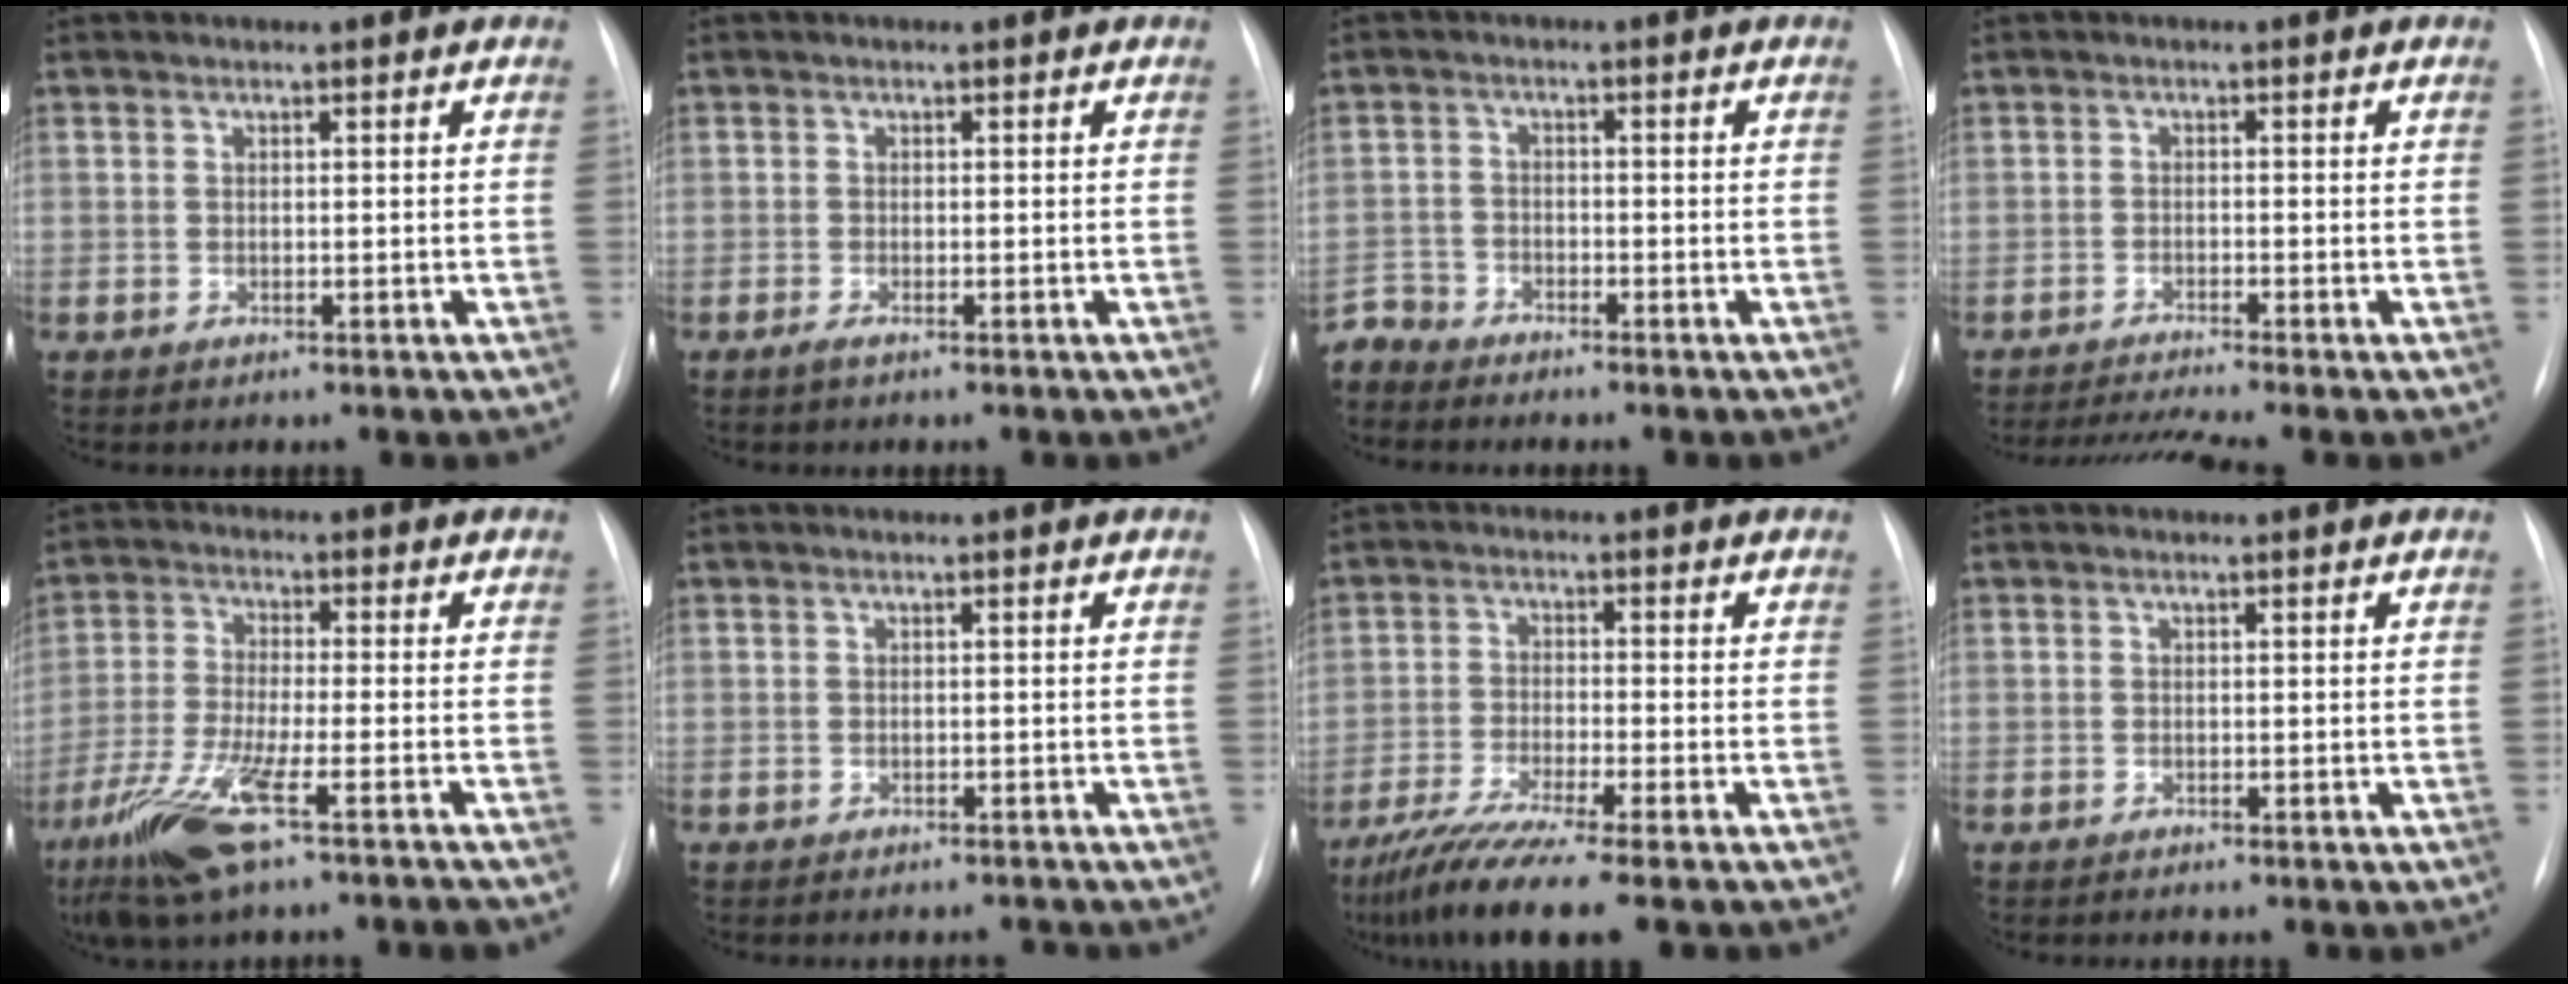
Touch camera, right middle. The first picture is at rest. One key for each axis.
{"total": 1.0, "fx": -0.7, "fy": 0.0, "fz": 0.7, "tx": -0.017, "ty": -0.002, "tz": -0.015}
{"total": 3.7, "fx": -3.5, "fy": 0.6, "fz": -0.8, "tx": 0.021, "ty": -0.009, "tz": -0.069}
{"total": 5.4, "fx": -4.6, "fy": -1.6, "fz": 2.2, "tx": -0.041, "ty": -0.016, "tz": -0.079}
{"total": 11.7, "fx": -7.4, "fy": 0.5, "fz": 9.0, "tx": -0.182, "ty": -0.031, "tz": -0.136}
{"total": 1.4, "fx": -1.3, "fy": 0.2, "fz": 0.0, "tx": 0.007, "ty": -0.003, "tz": -0.013}
{"total": 10.4, "fx": -8.1, "fy": -0.6, "fz": 6.5, "tx": -0.110, "ty": -0.034, "tz": -0.135}
{"total": 0.0}